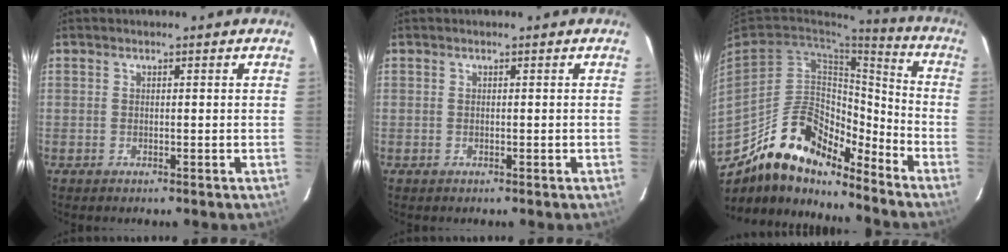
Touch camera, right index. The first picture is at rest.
{"total": 0.0}
{"total": 16.3, "force": [-13.5, 6.2, 6.6], "torque": [-0.112, 0.045, -0.235]}